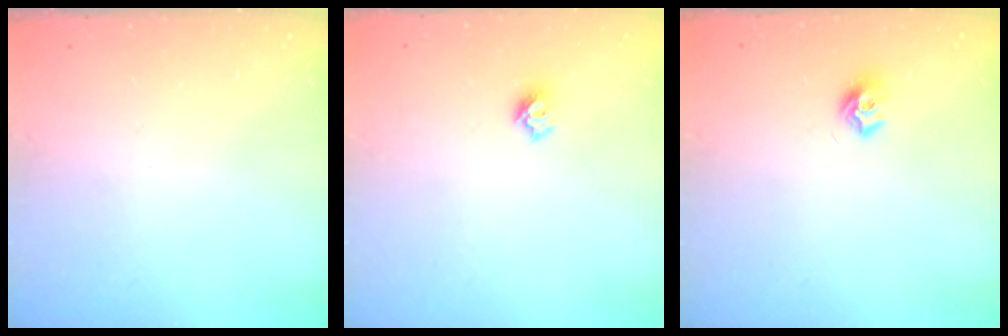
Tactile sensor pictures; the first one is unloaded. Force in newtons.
{"total": 5.7, "press": 5.7, "slide": 0.5}
{"total": 7.9, "press": 7.9, "slide": 0.6}